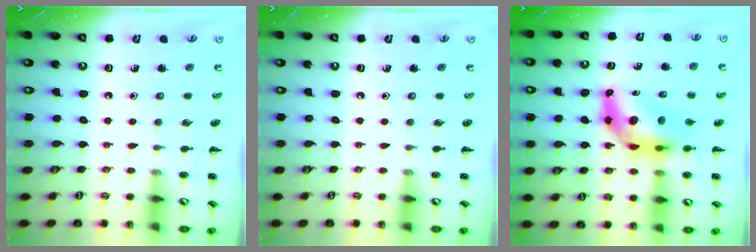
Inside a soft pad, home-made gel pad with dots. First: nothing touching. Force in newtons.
{"total": 0.0}
{"total": 8.7, "press": 8.3, "slide": 2.6}